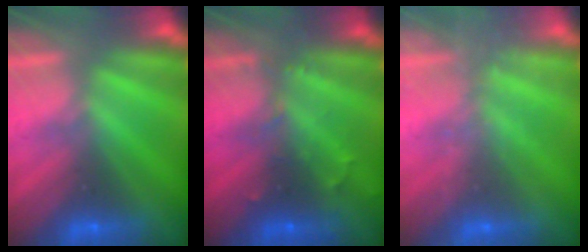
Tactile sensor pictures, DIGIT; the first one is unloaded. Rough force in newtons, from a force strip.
{"total": 2.8}
{"total": 1.8}